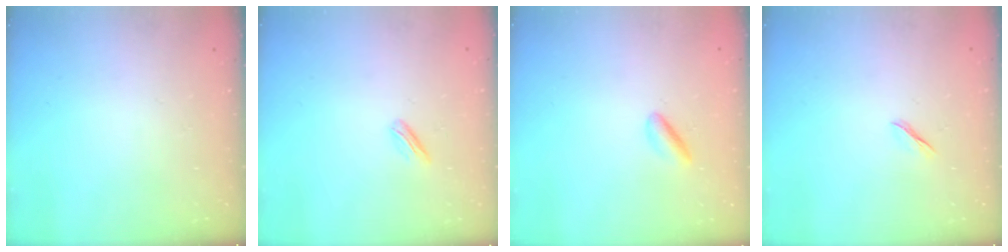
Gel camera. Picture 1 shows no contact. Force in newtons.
{"total": 2.4, "press": 2.3, "slide": 0.6}
{"total": 1.8, "press": 1.7, "slide": 0.5}
{"total": 1.7, "press": 1.6, "slide": 0.5}